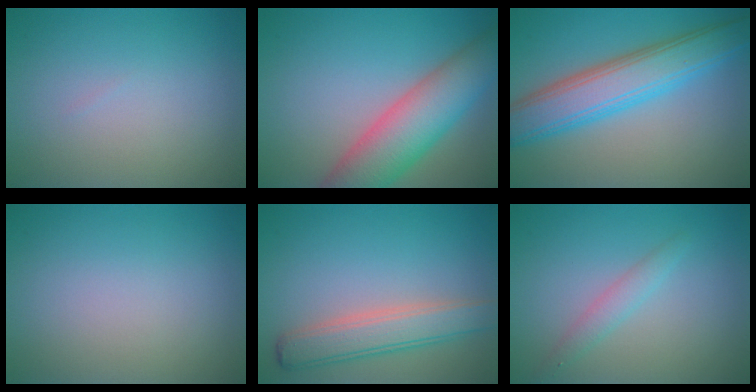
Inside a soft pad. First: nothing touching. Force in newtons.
{"total": 8.3, "press": 8.3, "slide": 0.5}
{"total": 7.2, "press": 7.2, "slide": 0.1}
{"total": 0.0}
{"total": 4.3, "press": 4.3, "slide": 0.3}
{"total": 1.7, "press": 1.7, "slide": 0.0}